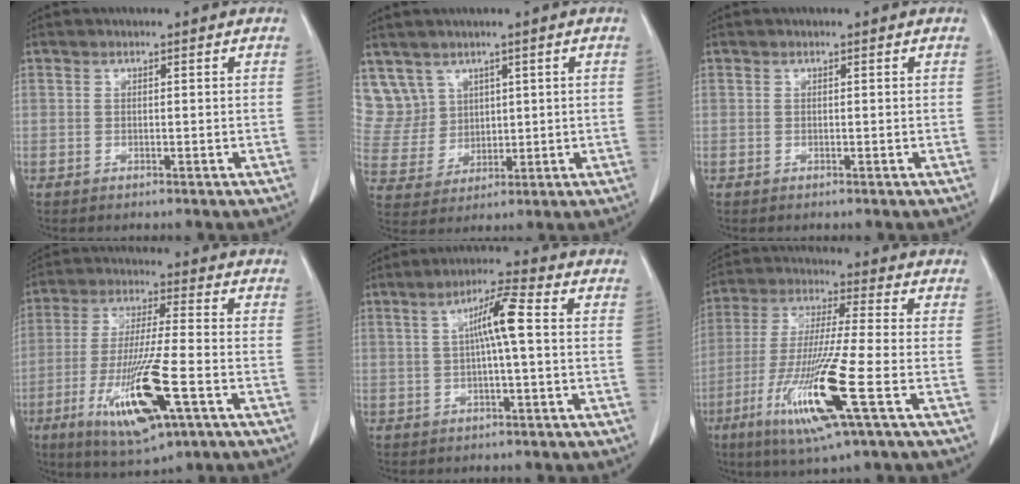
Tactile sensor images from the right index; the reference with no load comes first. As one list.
[{"total": 7.6, "force": [4.5, 6.1, -0.1], "torque": [-0.005, 0.020, 0.107]}, {"total": 0.0}, {"total": 15.0, "force": [-5.8, 1.7, 13.7], "torque": [-0.270, -0.029, -0.096]}, {"total": 6.3, "force": [0.6, 0.1, 6.2], "torque": [-0.112, 0.014, 0.009]}, {"total": 15.1, "force": [-5.7, -0.2, 14.0], "torque": [-0.286, -0.029, -0.108]}]